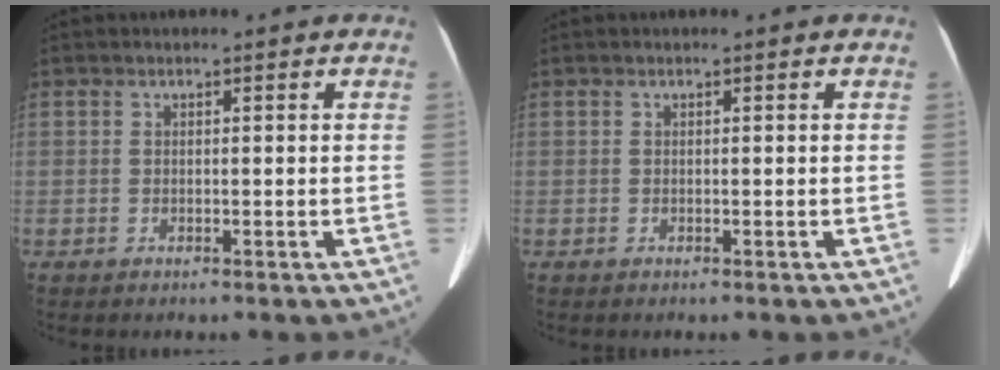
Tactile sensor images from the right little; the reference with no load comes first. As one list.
[{"total": 0.0}]